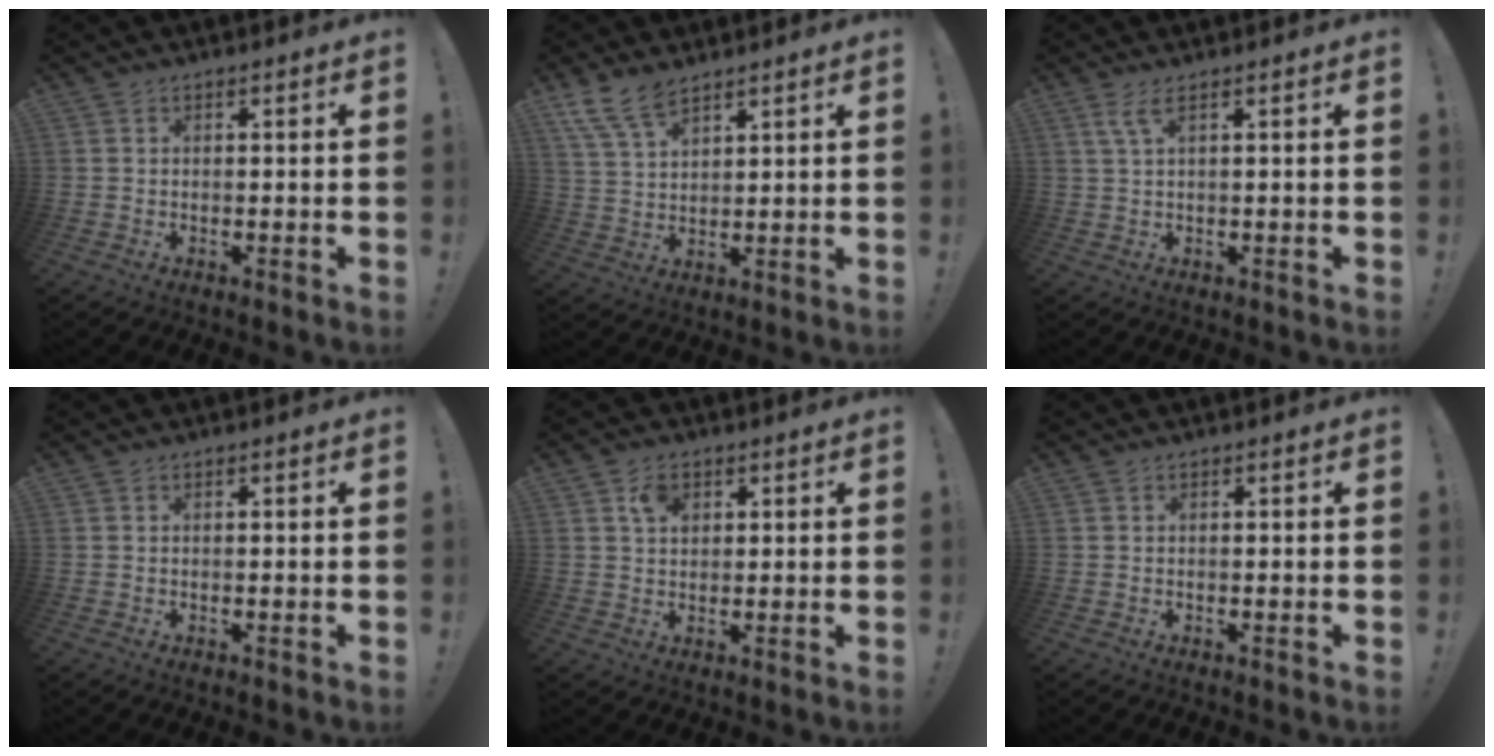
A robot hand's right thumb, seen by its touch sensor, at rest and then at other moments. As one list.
[{"total": 8.4, "force": [6.5, 3.5, 4.2], "torque": [-0.088, -0.026, 0.126]}, {"total": 3.5, "force": [1.7, 0.6, 3.0], "torque": [-0.061, -0.001, 0.030]}, {"total": 0.0}, {"total": 4.8, "force": [2.2, 3.4, 2.6], "torque": [-0.041, -0.001, 0.040]}, {"total": 0.0}]